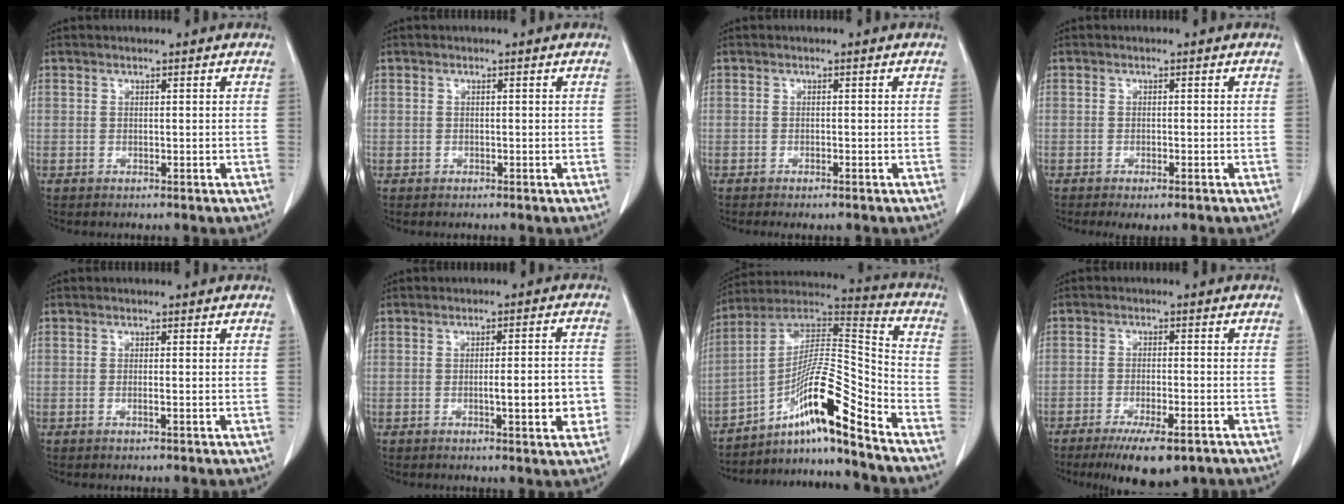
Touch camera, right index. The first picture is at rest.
{"total": 0.6, "force": [-0.3, 0.5, 0.0], "torque": [-0.002, 0.005, -0.006]}
{"total": 1.3, "force": [-1.0, 0.2, 0.8], "torque": [-0.013, -0.004, -0.013]}
{"total": 2.6, "force": [-1.7, 0.7, 1.8], "torque": [-0.023, -0.005, -0.022]}
{"total": 0.7, "force": [-0.3, -0.1, 0.6], "torque": [-0.012, 0.000, -0.005]}
{"total": 6.5, "force": [-1.7, 1.0, 6.2], "torque": [-0.082, 0.005, -0.019]}
{"total": 15.1, "force": [-10.0, -0.2, 11.3], "torque": [-0.207, 0.023, -0.171]}
{"total": 9.8, "force": [-6.9, 2.2, 6.6], "torque": [-0.098, -0.017, -0.102]}